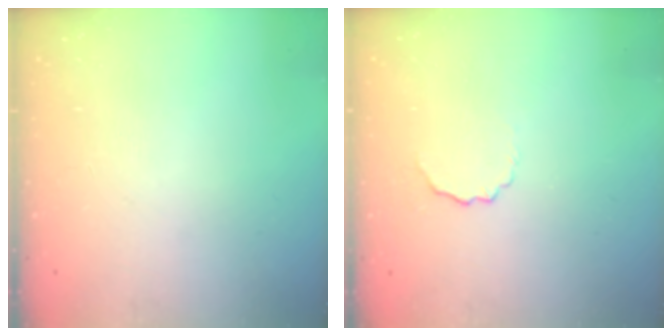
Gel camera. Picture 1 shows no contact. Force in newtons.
{"total": 3.5, "press": 3.4, "slide": 0.7}